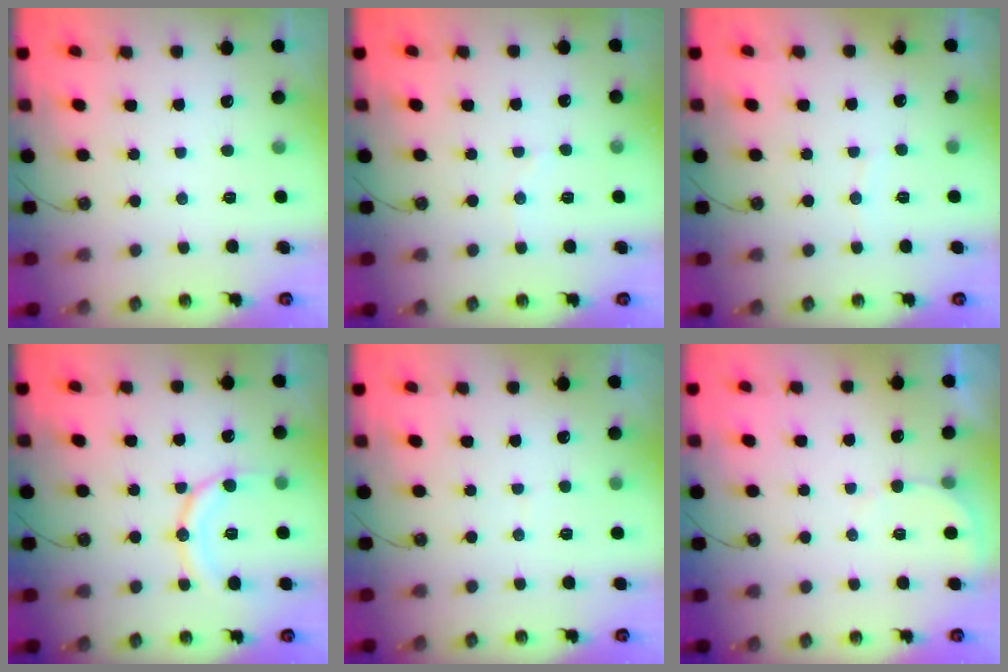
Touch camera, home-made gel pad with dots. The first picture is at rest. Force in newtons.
{"total": 4.2, "press": 4.2, "slide": 0.4}
{"total": 2.4, "press": 2.4, "slide": 0.3}
{"total": 12.7, "press": 12.7, "slide": 1.4}
{"total": 2.2, "press": 2.1, "slide": 0.8}
{"total": 2.8, "press": 2.8, "slide": 0.3}